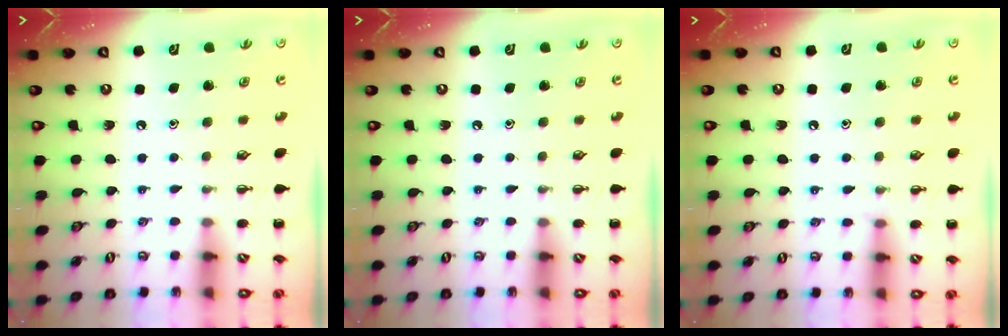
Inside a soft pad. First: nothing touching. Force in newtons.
{"total": 0.0}
{"total": 5.9, "press": 5.5, "slide": 1.9}